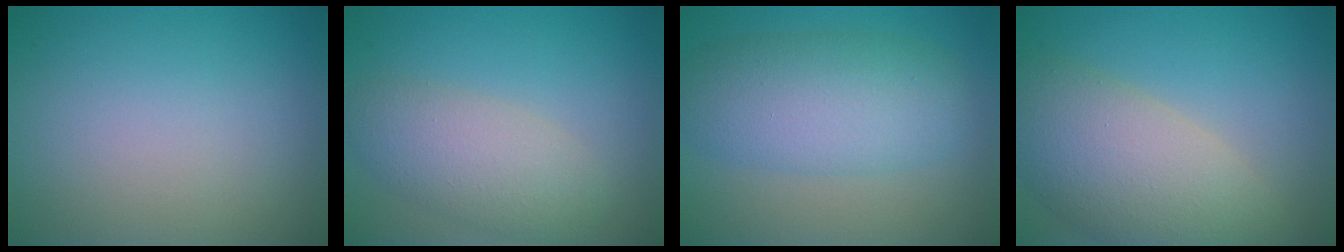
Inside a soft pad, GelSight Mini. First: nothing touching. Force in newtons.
{"total": 4.4, "press": 4.4, "slide": 0.2}
{"total": 6.6, "press": 6.6, "slide": 0.0}
{"total": 8.5, "press": 8.5, "slide": 0.7}